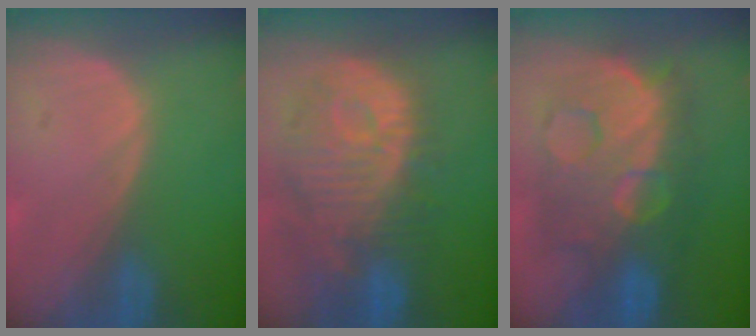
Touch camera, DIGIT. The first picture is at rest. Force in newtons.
{"total": 12.4, "press": 11.2, "slide": 5.4}
{"total": 11.9, "press": 11.8, "slide": 1.3}